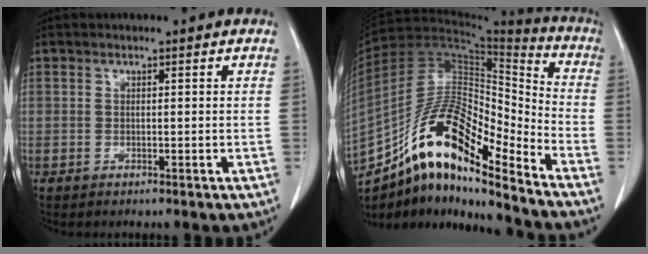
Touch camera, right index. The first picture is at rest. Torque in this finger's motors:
{"motor_torque": [1.15, -0.99, 0.54, 0.21]}